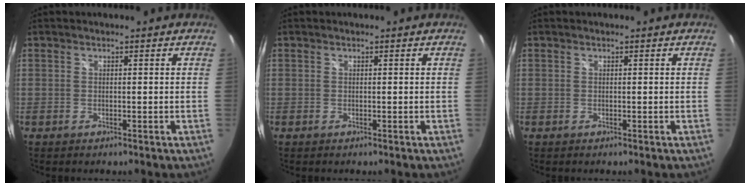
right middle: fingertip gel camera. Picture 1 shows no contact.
{"total": 0.0}
{"total": 0.0}